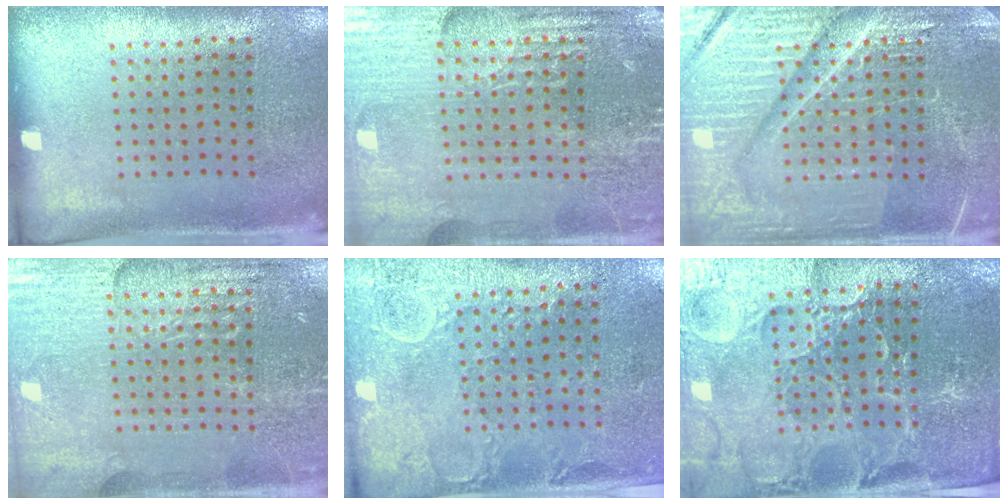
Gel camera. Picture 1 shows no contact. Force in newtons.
{"total": 4.8, "press": 4.5, "slide": 1.7}
{"total": 7.1, "press": 7.1, "slide": 0.9}
{"total": 4.0, "press": 3.9, "slide": 1.0}
{"total": 2.8, "press": 2.5, "slide": 1.2}
{"total": 3.8, "press": 3.7, "slide": 0.6}